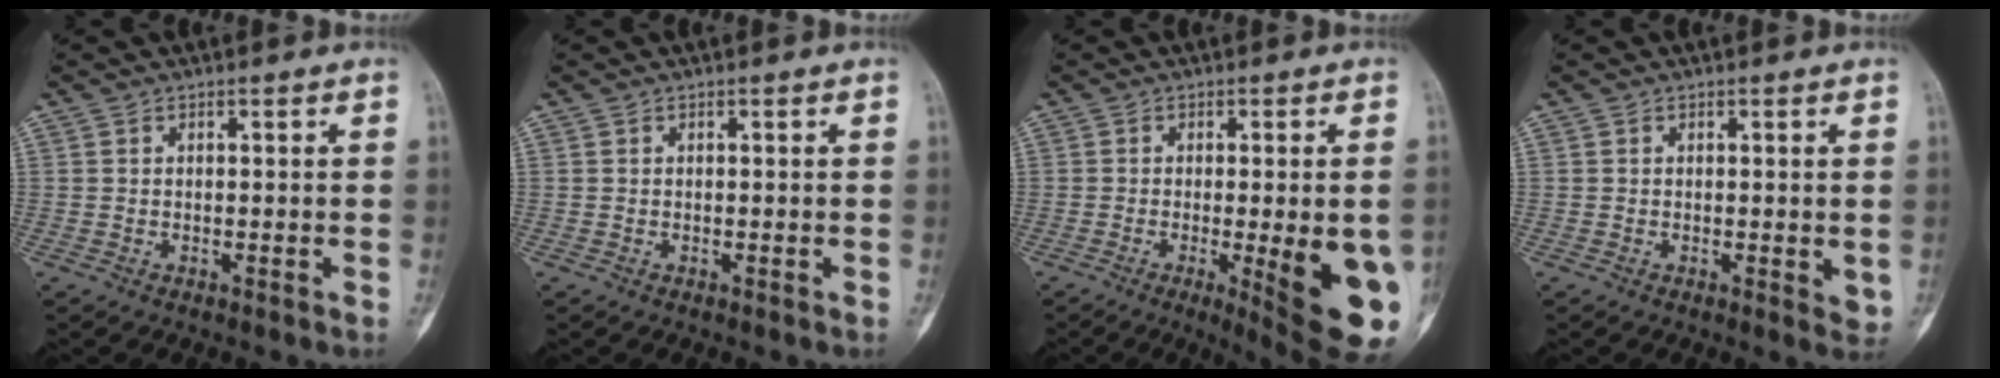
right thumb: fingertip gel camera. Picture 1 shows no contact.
{"total": 0.0}
{"total": 16.1, "force": [-4.0, 3.7, 15.2], "torque": [-0.145, -0.015, -0.035]}
{"total": 2.3, "force": [-0.1, 0.8, 2.1], "torque": [-0.020, -0.007, -0.002]}